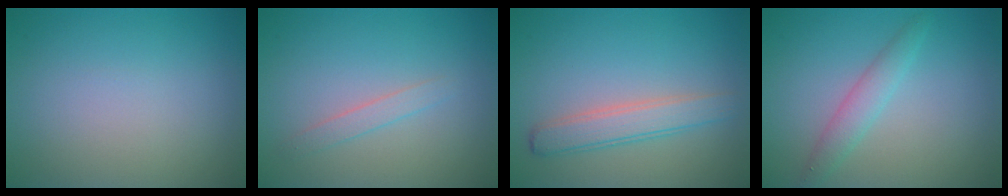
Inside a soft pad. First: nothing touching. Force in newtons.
{"total": 1.2, "press": 1.2, "slide": 0.1}
{"total": 3.0, "press": 3.0, "slide": 0.1}
{"total": 2.1, "press": 2.1, "slide": 0.0}